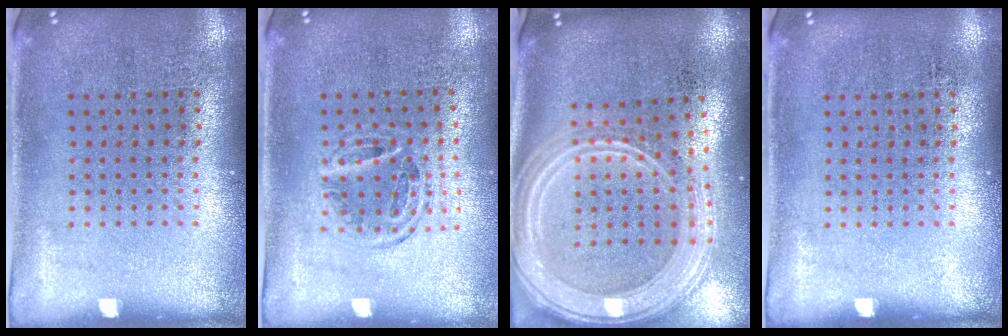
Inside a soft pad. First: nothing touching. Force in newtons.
{"total": 1.1, "press": 1.0, "slide": 0.4}
{"total": 3.2, "press": 2.6, "slide": 1.9}
{"total": 0.0}